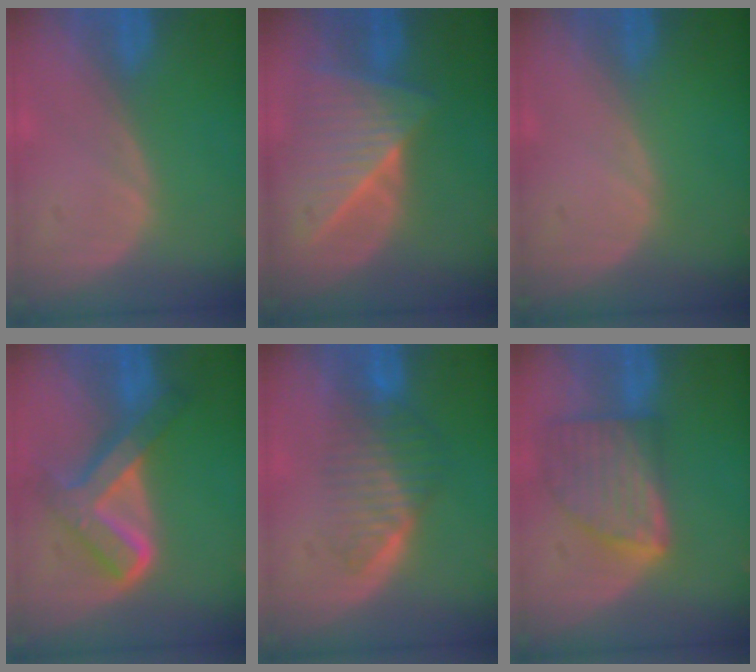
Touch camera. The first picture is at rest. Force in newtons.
{"total": 7.7, "press": 7.6, "slide": 1.2}
{"total": 0.0}
{"total": 8.1, "press": 8.1, "slide": 0.8}
{"total": 6.5, "press": 5.8, "slide": 2.9}
{"total": 8.3, "press": 7.5, "slide": 3.5}